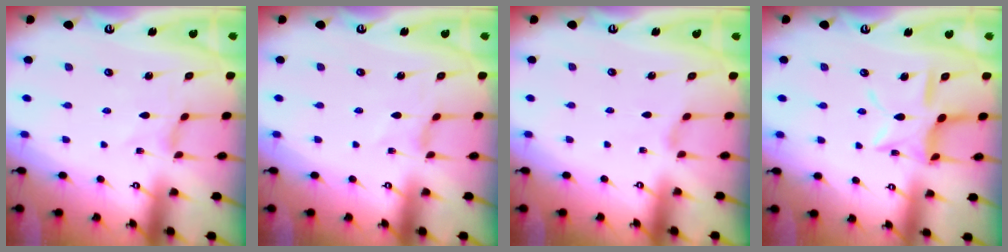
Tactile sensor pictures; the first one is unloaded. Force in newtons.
{"total": 1.1, "press": 1.1, "slide": 0.3}
{"total": 1.0, "press": 1.0, "slide": 0.3}
{"total": 12.4, "press": 12.4, "slide": 1.1}